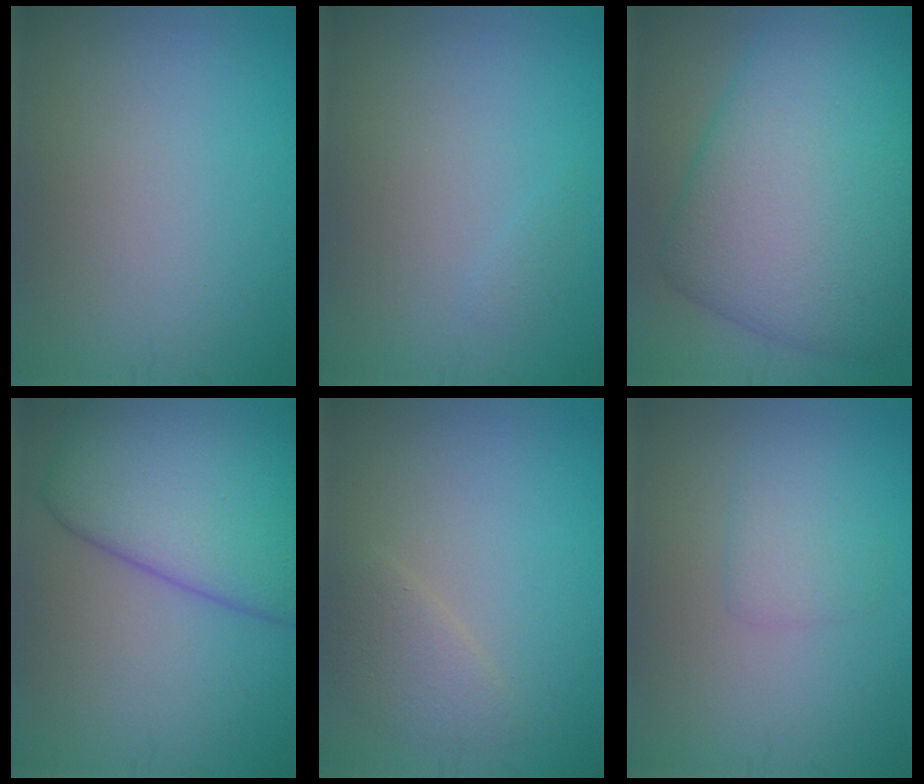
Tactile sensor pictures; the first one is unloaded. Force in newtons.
{"total": 0.5, "press": 0.5, "slide": 0.1}
{"total": 11.5, "press": 11.5, "slide": 0.2}
{"total": 10.8, "press": 10.8, "slide": 0.5}
{"total": 2.0, "press": 2.0, "slide": 0.2}
{"total": 1.8, "press": 1.8, "slide": 0.1}